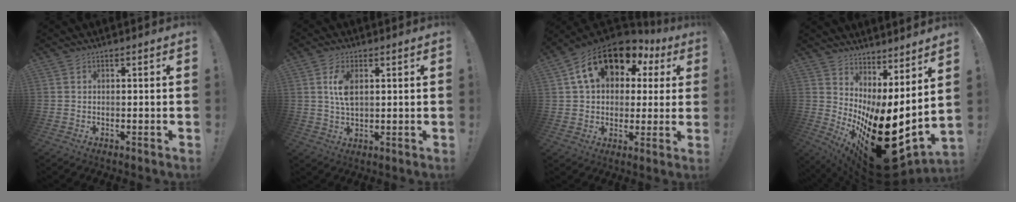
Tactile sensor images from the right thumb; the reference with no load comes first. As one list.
[{"total": 6.2, "force": [1.6, 3.1, 5.1], "torque": [-0.087, -0.006, 0.023]}, {"total": 18.0, "force": [9.2, 11.3, 10.5], "torque": [-0.169, -0.041, 0.167]}, {"total": 21.7, "force": [-7.9, 7.9, 18.6], "torque": [-0.258, 0.009, -0.105]}]